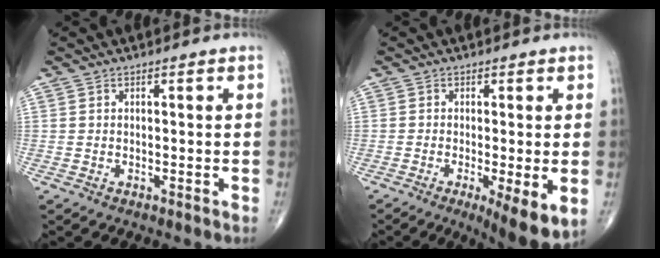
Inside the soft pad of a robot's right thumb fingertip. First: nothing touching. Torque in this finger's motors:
{"motor_torque": [-0.03, 0.42, 0.02, -0.23, -0.02]}